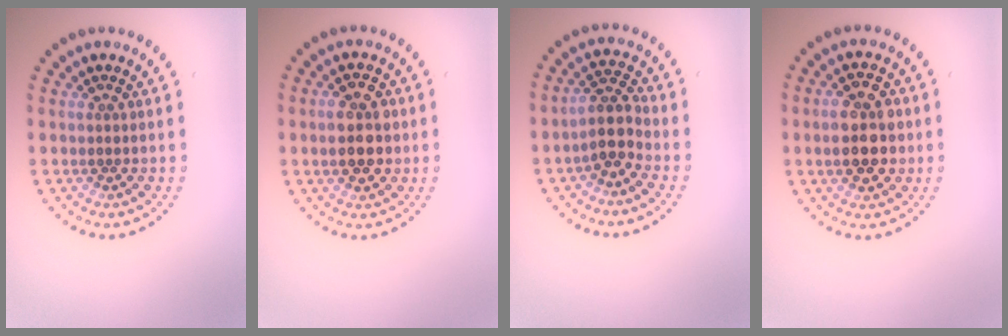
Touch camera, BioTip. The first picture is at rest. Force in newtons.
{"total": 4.3, "press": 4.3, "slide": 0.2}
{"total": 2.7, "press": 2.3, "slide": 1.5}
{"total": 4.8, "press": 4.8, "slide": 0.2}